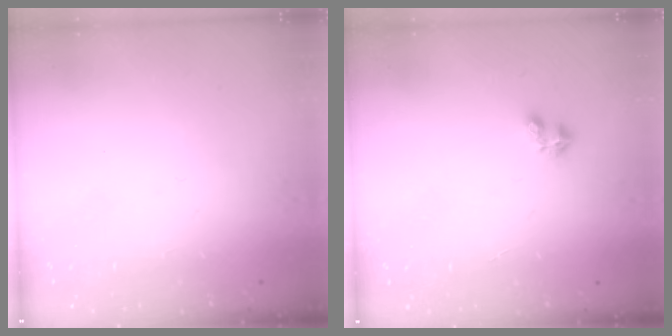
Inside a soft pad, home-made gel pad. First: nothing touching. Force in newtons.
{"total": 2.4, "press": 2.3, "slide": 0.6}